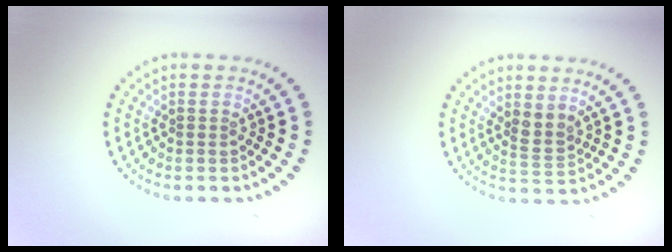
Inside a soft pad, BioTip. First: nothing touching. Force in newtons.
{"total": 2.0, "press": 1.6, "slide": 1.1}